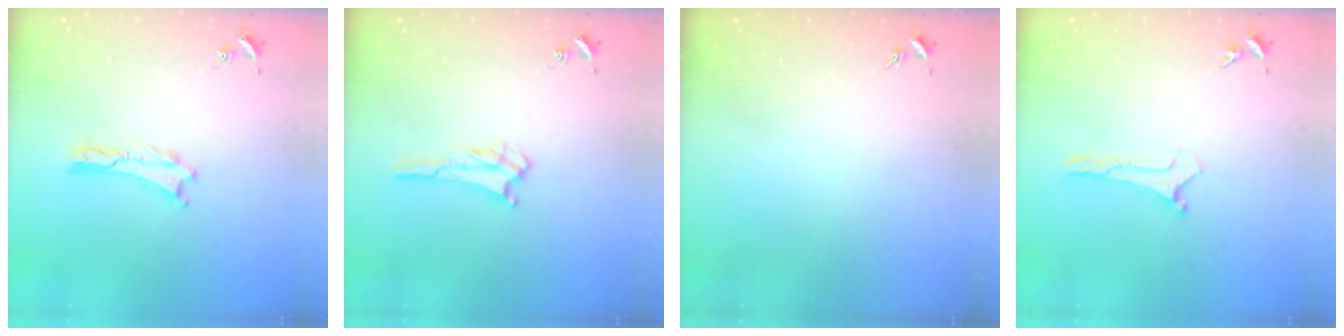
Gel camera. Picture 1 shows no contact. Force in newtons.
{"total": 1.7, "press": 1.7, "slide": 0.2}
{"total": 0.0}
{"total": 0.0}